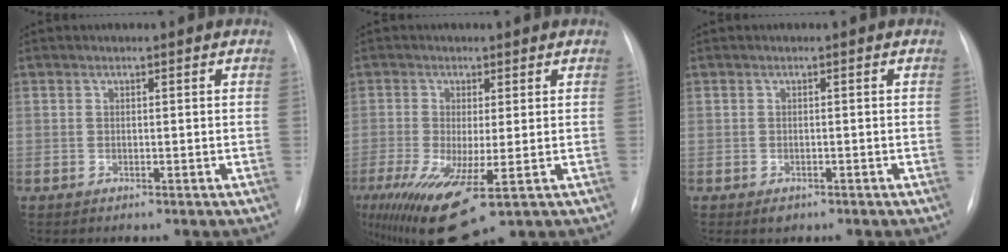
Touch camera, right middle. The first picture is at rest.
{"total": 11.7, "force": [-4.4, 3.1, 10.4], "torque": [-0.199, -0.036, -0.062]}
{"total": 1.2, "force": [-0.7, 0.8, 0.5], "torque": [-0.008, 0.001, -0.005]}